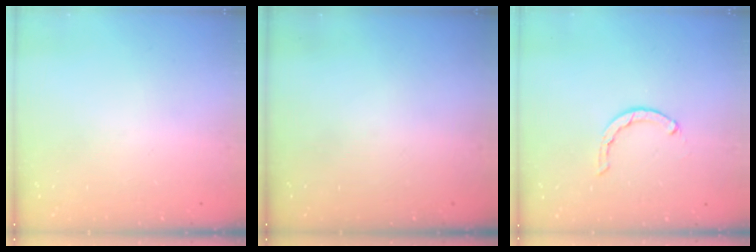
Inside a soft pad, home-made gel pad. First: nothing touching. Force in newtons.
{"total": 0.0}
{"total": 1.6, "press": 1.5, "slide": 0.4}